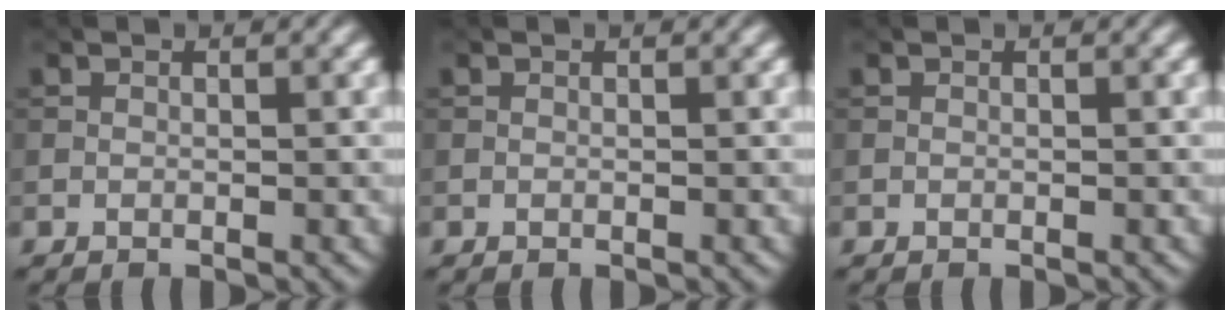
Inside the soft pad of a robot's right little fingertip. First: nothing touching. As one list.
[{"total": 0.0}, {"total": 0.0}]